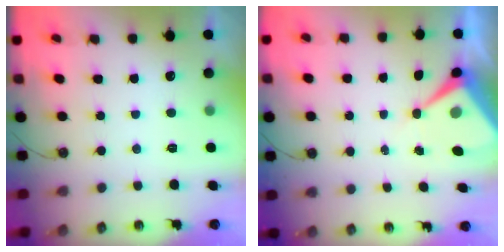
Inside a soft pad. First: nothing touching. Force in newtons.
{"total": 7.3, "press": 7.3, "slide": 0.7}